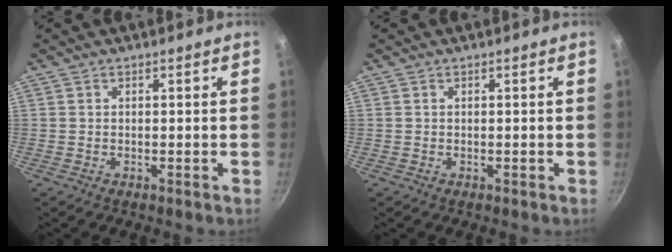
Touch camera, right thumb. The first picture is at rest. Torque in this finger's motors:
{"motor_torque": [-0.22, 0.12, -0.27, 0.07, 0.02]}